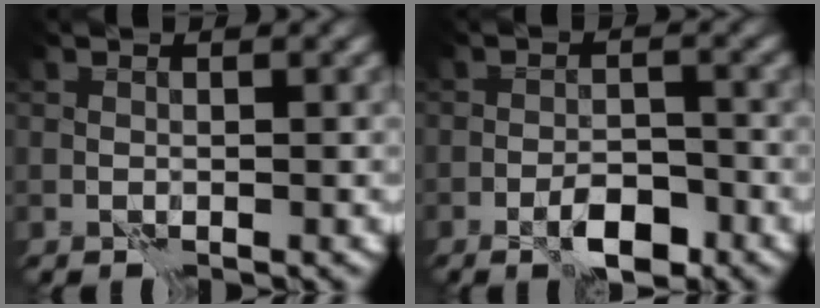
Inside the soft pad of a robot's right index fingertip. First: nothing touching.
{"total": 3.5, "force": [-2.2, 1.2, 2.5], "torque": [-0.033, 0.003, -0.036]}